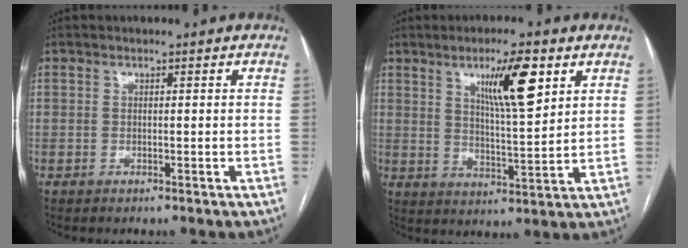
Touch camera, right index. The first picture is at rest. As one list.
[{"total": 10.0, "force": [4.9, 1.3, 8.6], "torque": [-0.147, -0.003, 0.082]}]